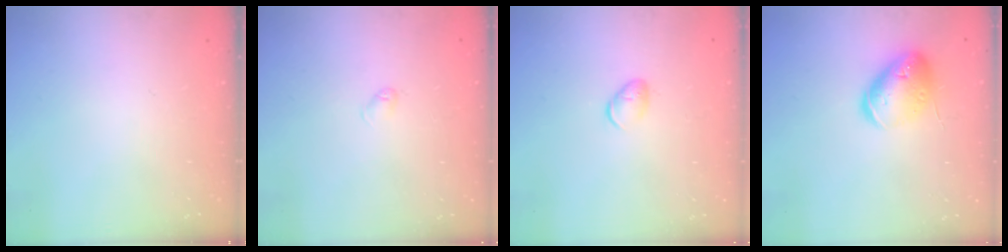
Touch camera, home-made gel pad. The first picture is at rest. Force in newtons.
{"total": 2.9, "press": 2.8, "slide": 0.5}
{"total": 6.2, "press": 6.1, "slide": 0.7}
{"total": 15.2, "press": 15.0, "slide": 2.5}